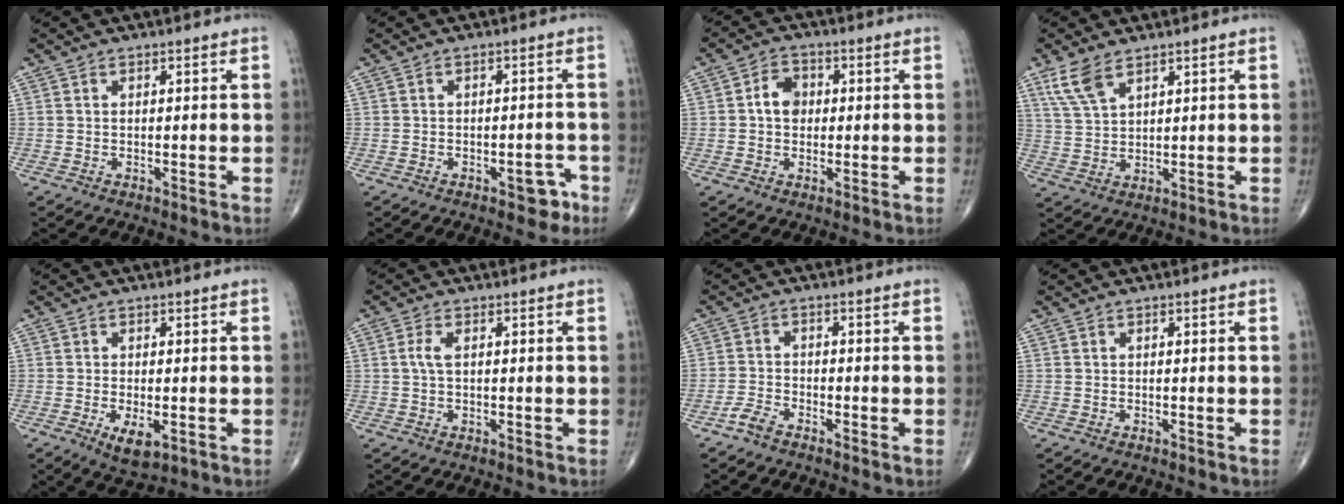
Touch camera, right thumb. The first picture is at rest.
{"total": 3.8, "force": [-2.2, 2.0, 2.5], "torque": [-0.011, 0.018, -0.026]}
{"total": 5.0, "force": [0.4, 3.9, 3.1], "torque": [-0.039, 0.012, 0.002]}
{"total": 6.2, "force": [4.0, 2.6, 4.0], "torque": [-0.083, -0.011, 0.089]}
{"total": 4.7, "force": [-1.5, 2.1, 3.9], "torque": [-0.066, -0.011, -0.020]}
{"total": 2.5, "force": [0.4, 1.1, 2.2], "torque": [-0.055, 0.007, 0.009]}
{"total": 2.6, "force": [-2.1, 0.8, 1.3], "torque": [-0.029, 0.004, -0.048]}
{"total": 0.0}